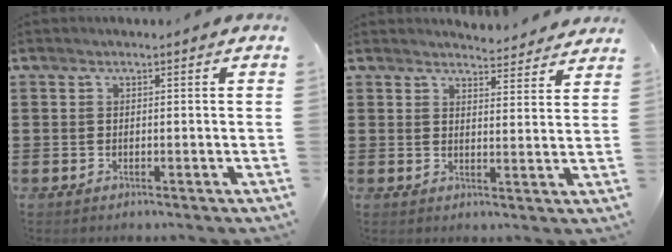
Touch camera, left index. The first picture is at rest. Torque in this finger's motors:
{"motor_torque": [0.87, -1.26, 0.14, 0.01]}